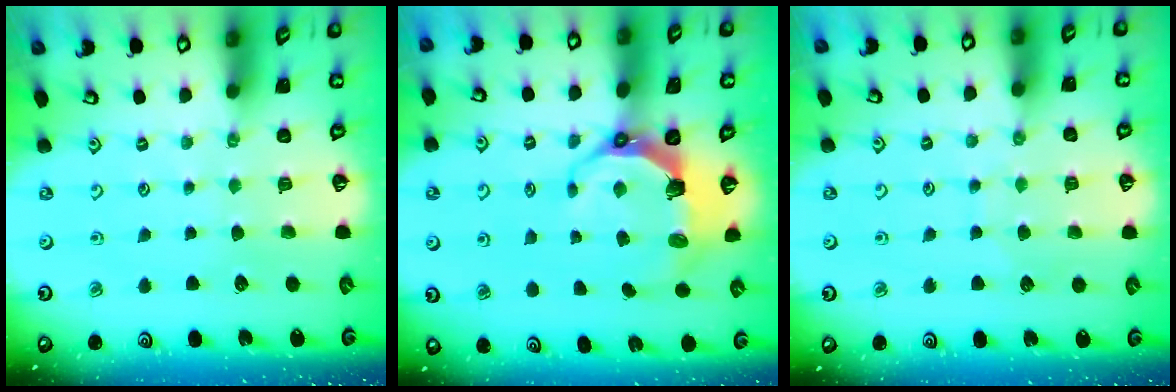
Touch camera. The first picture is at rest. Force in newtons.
{"total": 8.2, "press": 6.4, "slide": 5.2}
{"total": 5.0, "press": 4.9, "slide": 0.4}